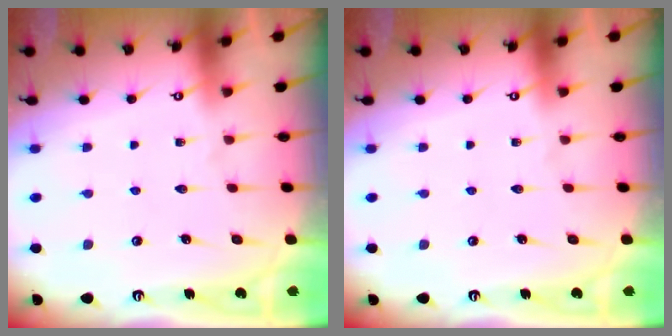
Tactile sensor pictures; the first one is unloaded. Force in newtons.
{"total": 0.0}